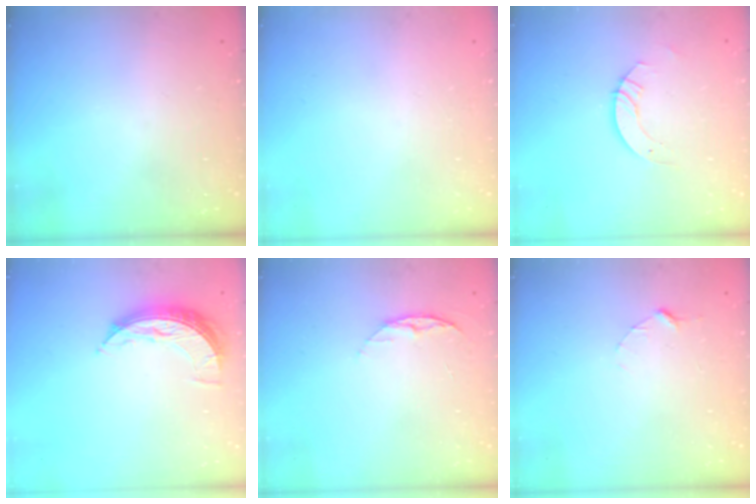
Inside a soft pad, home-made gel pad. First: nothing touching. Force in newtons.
{"total": 0.0}
{"total": 3.7, "press": 3.7, "slide": 0.3}
{"total": 7.8, "press": 7.8, "slide": 0.3}
{"total": 6.4, "press": 6.3, "slide": 0.7}
{"total": 2.9, "press": 2.9, "slide": 0.3}